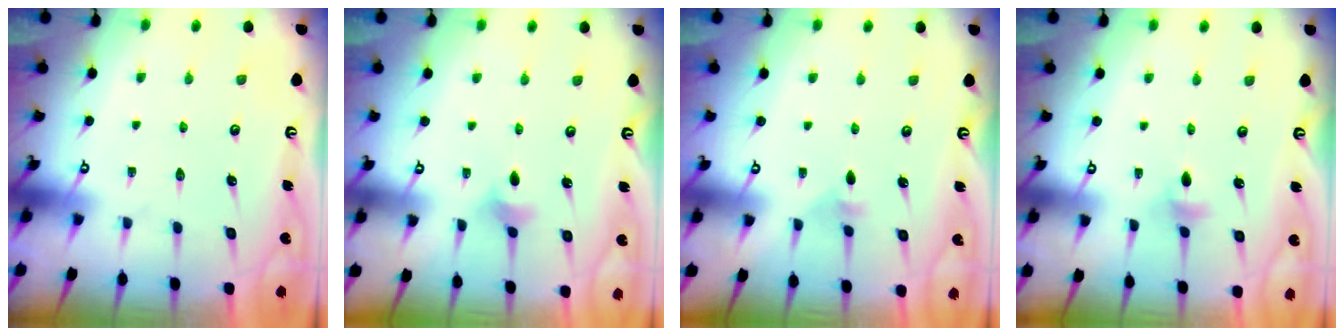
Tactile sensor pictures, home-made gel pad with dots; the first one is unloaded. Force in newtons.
{"total": 3.0, "press": 2.9, "slide": 0.5}
{"total": 1.9, "press": 1.9, "slide": 0.3}
{"total": 2.8, "press": 2.7, "slide": 0.4}